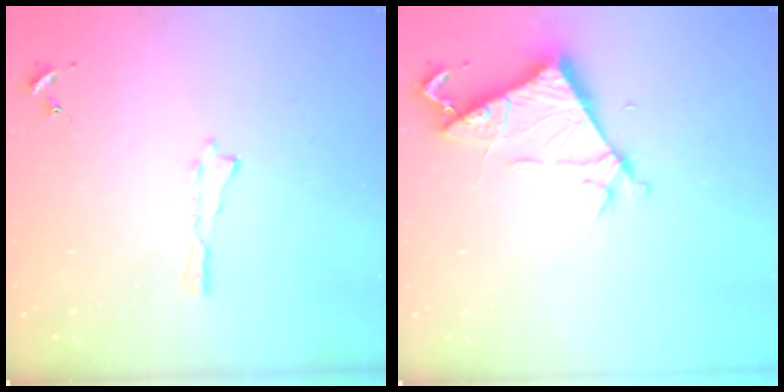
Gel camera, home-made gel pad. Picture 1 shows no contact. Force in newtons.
{"total": 6.7, "press": 6.7, "slide": 0.6}